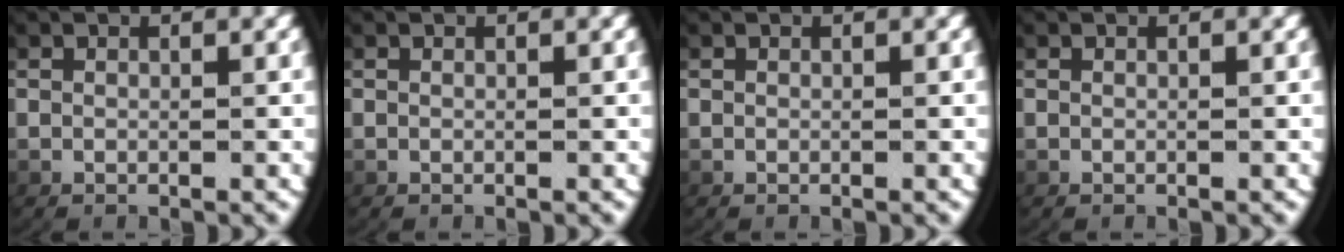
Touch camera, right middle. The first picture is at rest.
{"total": 0.0}
{"total": 0.0}
{"total": 0.0}